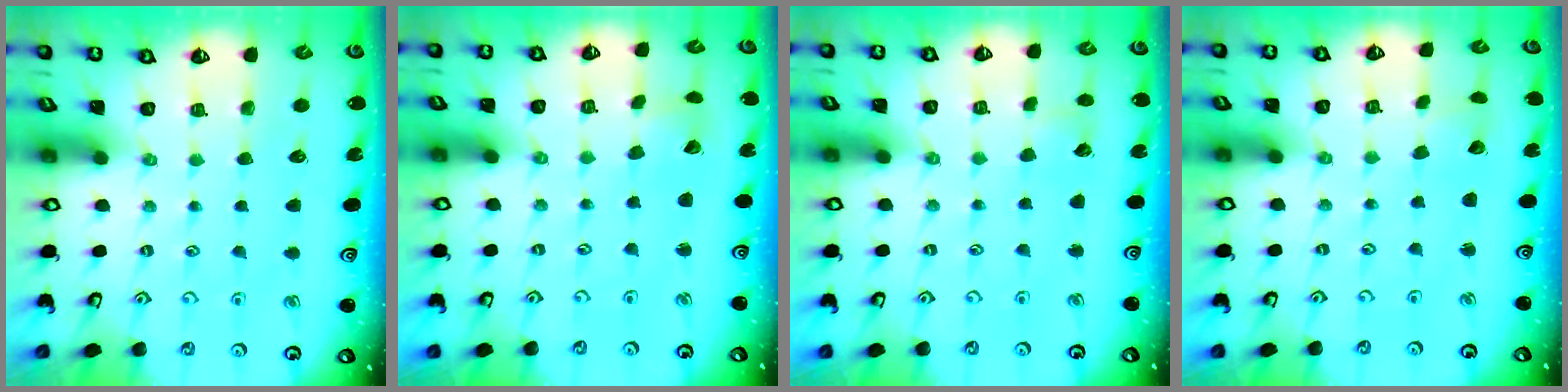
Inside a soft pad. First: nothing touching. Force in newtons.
{"total": 2.8, "press": 2.8, "slide": 0.3}
{"total": 2.8, "press": 2.8, "slide": 0.2}
{"total": 2.4, "press": 2.4, "slide": 0.2}